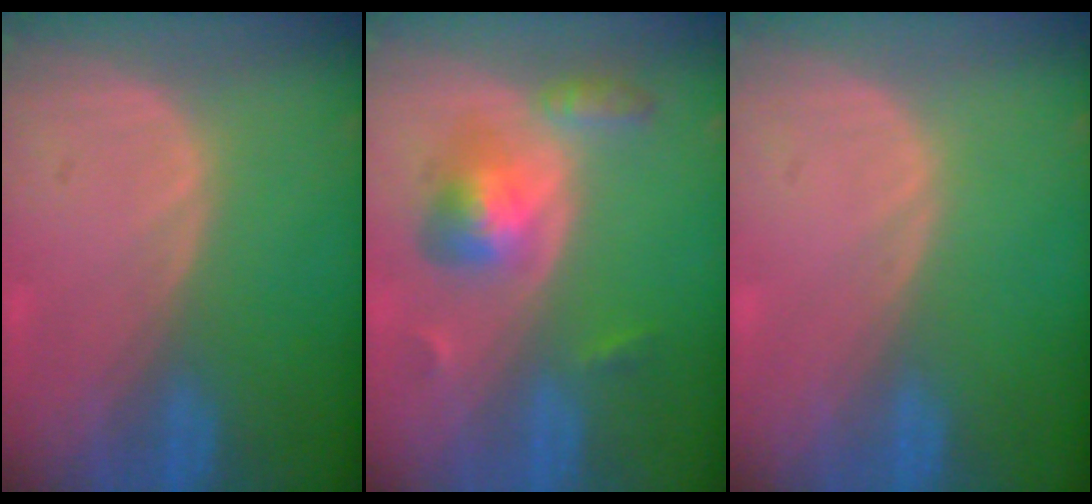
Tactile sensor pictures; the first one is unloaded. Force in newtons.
{"total": 5.7, "press": 5.7, "slide": 0.4}
{"total": 0.0}